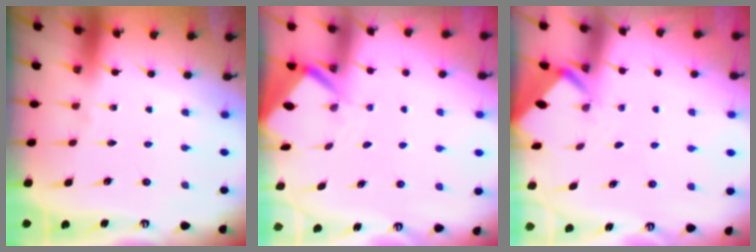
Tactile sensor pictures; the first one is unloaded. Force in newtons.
{"total": 3.3, "press": 3.3, "slide": 0.3}
{"total": 2.1, "press": 2.1, "slide": 0.2}